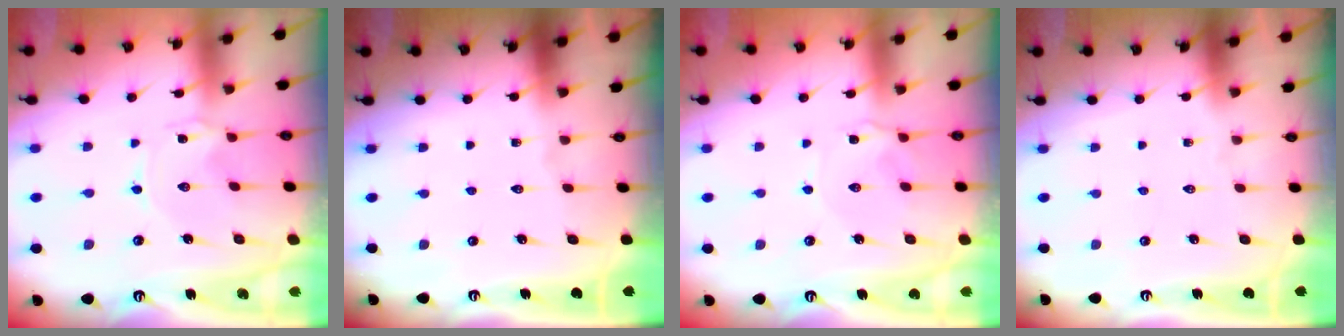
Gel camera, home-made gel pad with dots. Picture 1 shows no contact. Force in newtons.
{"total": 0.0}
{"total": 2.3, "press": 2.2, "slide": 0.4}
{"total": 0.0}